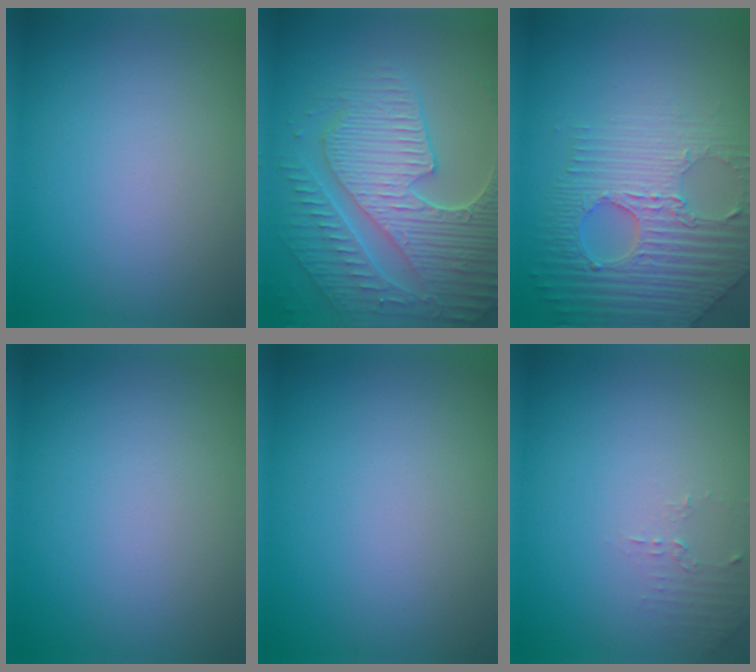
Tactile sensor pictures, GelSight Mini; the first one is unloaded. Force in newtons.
{"total": 9.2, "press": 6.6, "slide": 6.4}
{"total": 7.0, "press": 5.2, "slide": 4.6}
{"total": 0.0}
{"total": 0.0}
{"total": 1.2, "press": 1.2, "slide": 0.4}